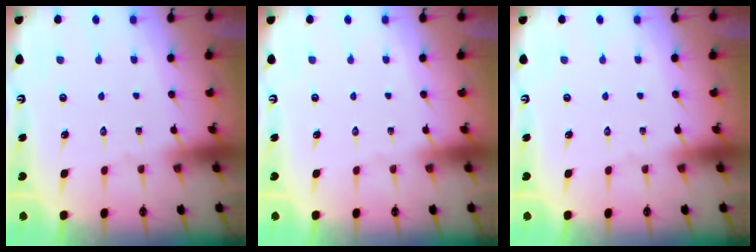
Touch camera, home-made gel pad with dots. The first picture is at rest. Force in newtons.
{"total": 0.0}
{"total": 0.0}